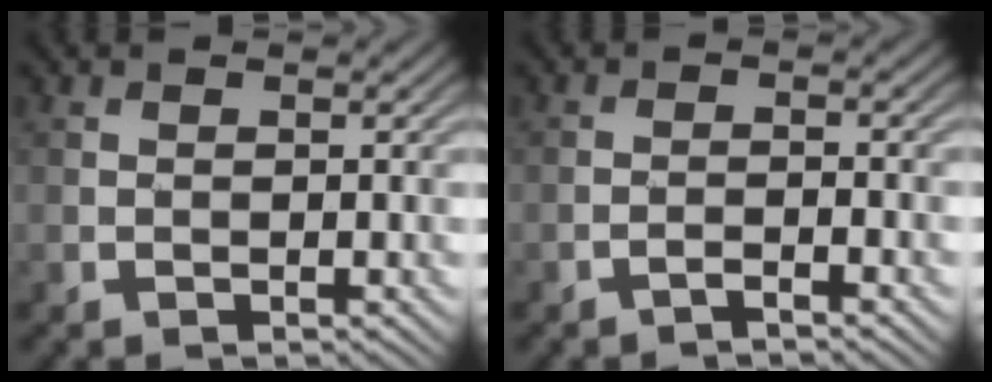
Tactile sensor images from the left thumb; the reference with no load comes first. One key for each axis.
{"total": 1.7, "fx": -1.4, "fy": 0.1, "fz": 1.0, "tx": -0.020, "ty": 0.005, "tz": -0.032}